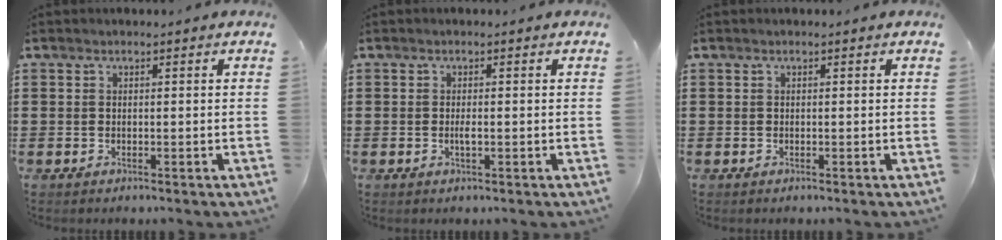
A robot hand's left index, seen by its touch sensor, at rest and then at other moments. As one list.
[{"total": 1.4, "force": [-0.2, 0.2, 1.4], "torque": [-0.026, -0.004, -0.003]}, {"total": 0.0}]